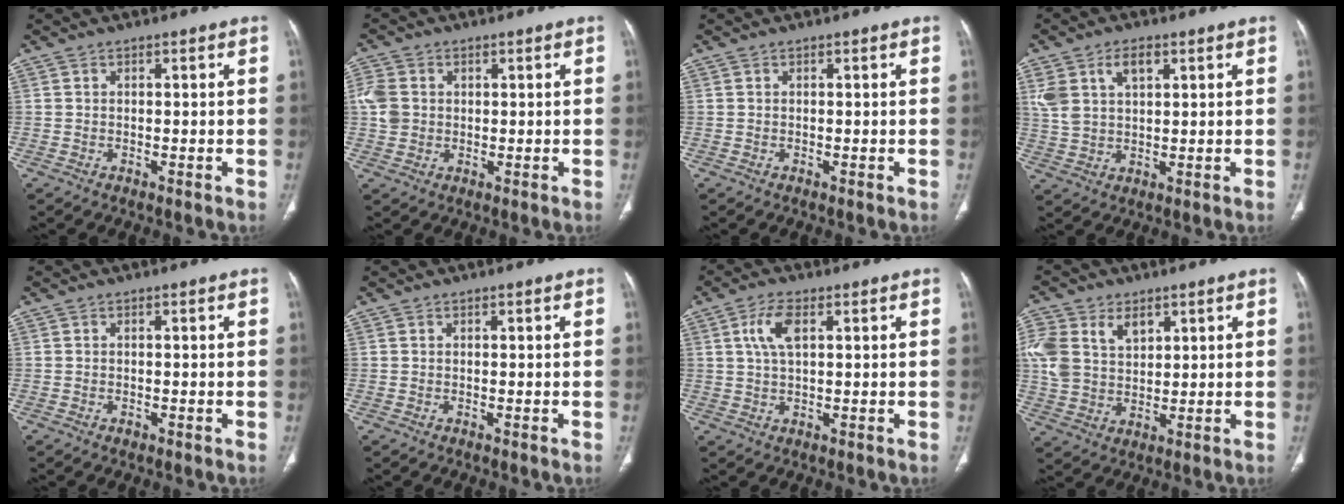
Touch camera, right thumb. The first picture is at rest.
{"total": 5.6, "force": [0.8, 4.6, 3.0], "torque": [-0.065, 0.003, 0.014]}
{"total": 0.0}
{"total": 7.7, "force": [3.4, 4.4, 5.3], "torque": [-0.102, -0.002, 0.070]}
{"total": 0.6, "force": [-0.3, 0.4, 0.4], "torque": [-0.006, 0.000, -0.003]}
{"total": 0.0}
{"total": 5.6, "force": [1.7, 2.8, 4.5], "torque": [-0.093, 0.006, 0.032]}
{"total": 14.1, "force": [5.1, 9.9, 8.6], "torque": [-0.191, -0.001, 0.104]}